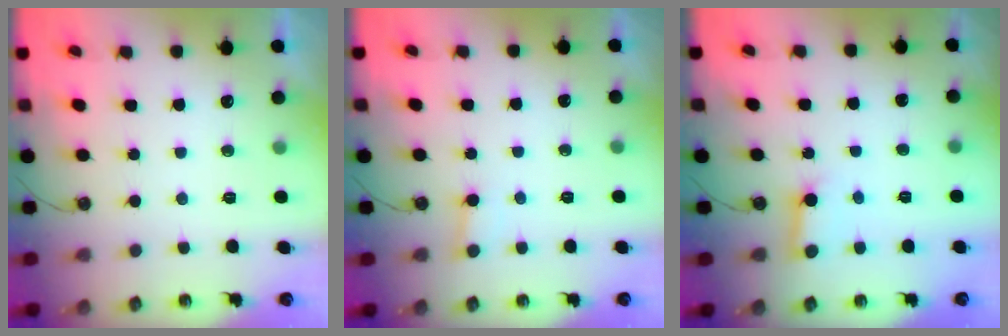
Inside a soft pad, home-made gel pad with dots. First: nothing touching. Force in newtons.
{"total": 2.6, "press": 2.6, "slide": 0.1}
{"total": 5.0, "press": 4.9, "slide": 0.6}